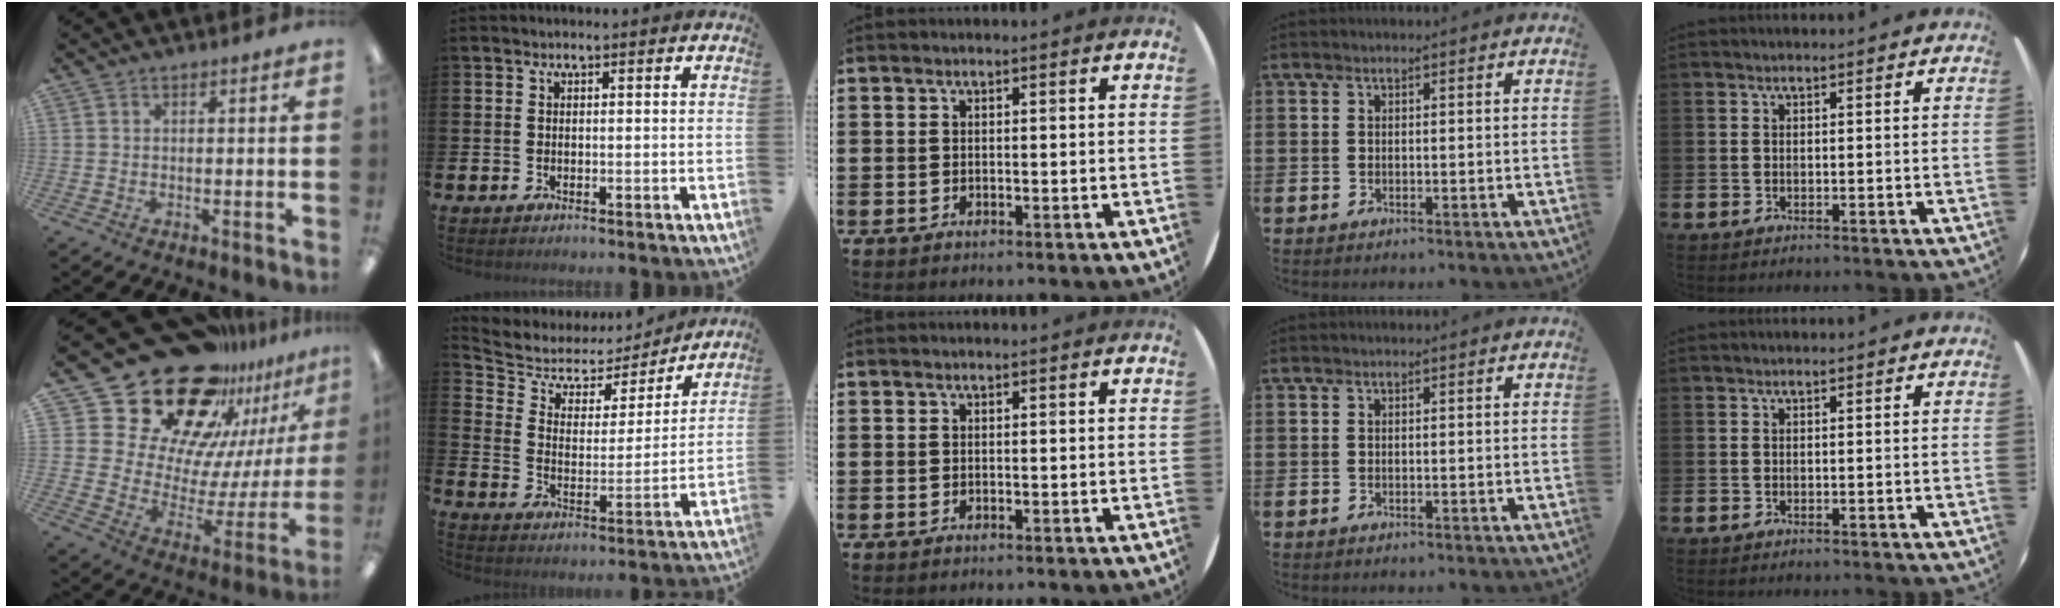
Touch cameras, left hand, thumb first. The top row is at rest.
{"thumb": {"total": 31.8, "force": [23.3, 16.6, 13.9], "torque": [-0.236, -0.186, 0.441]}, "index": {"total": 5.4, "force": [4.4, 2.9, 1.4], "torque": [-0.058, -0.033, 0.066]}}